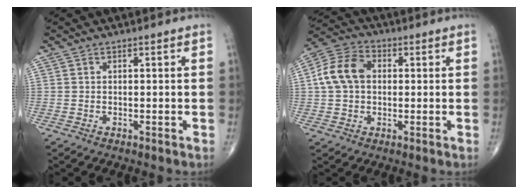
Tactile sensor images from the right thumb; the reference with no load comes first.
{"total": 9.6, "force": [1.0, 7.0, 6.4], "torque": [-0.120, 0.026, 0.011]}